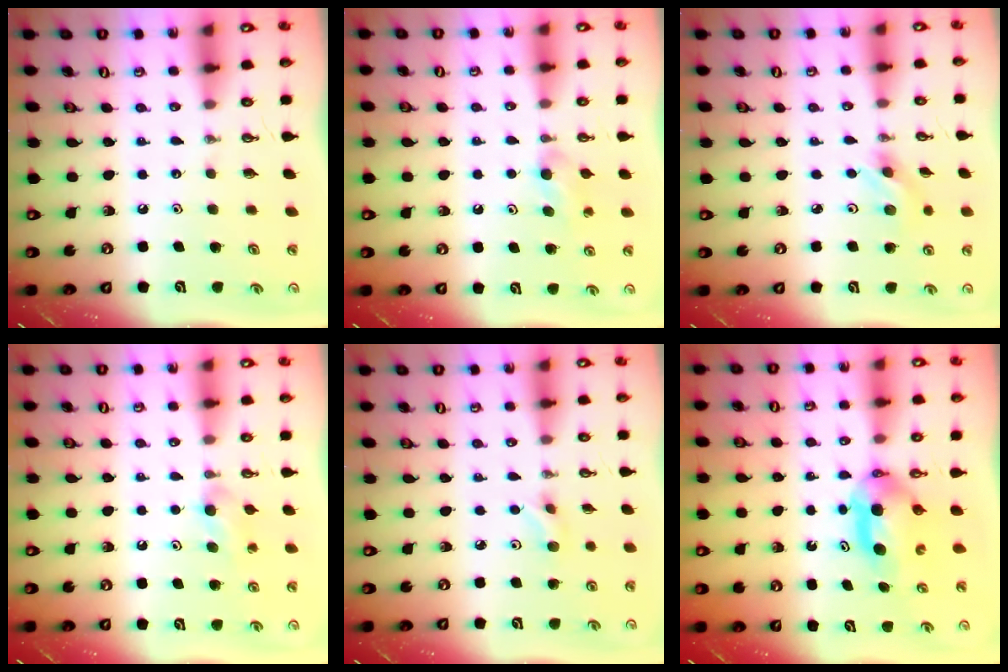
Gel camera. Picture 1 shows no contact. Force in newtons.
{"total": 4.5, "press": 4.2, "slide": 1.4}
{"total": 3.6, "press": 3.5, "slide": 1.0}
{"total": 4.5, "press": 4.2, "slide": 1.4}
{"total": 3.8, "press": 3.7, "slide": 0.6}
{"total": 6.5, "press": 5.8, "slide": 3.0}